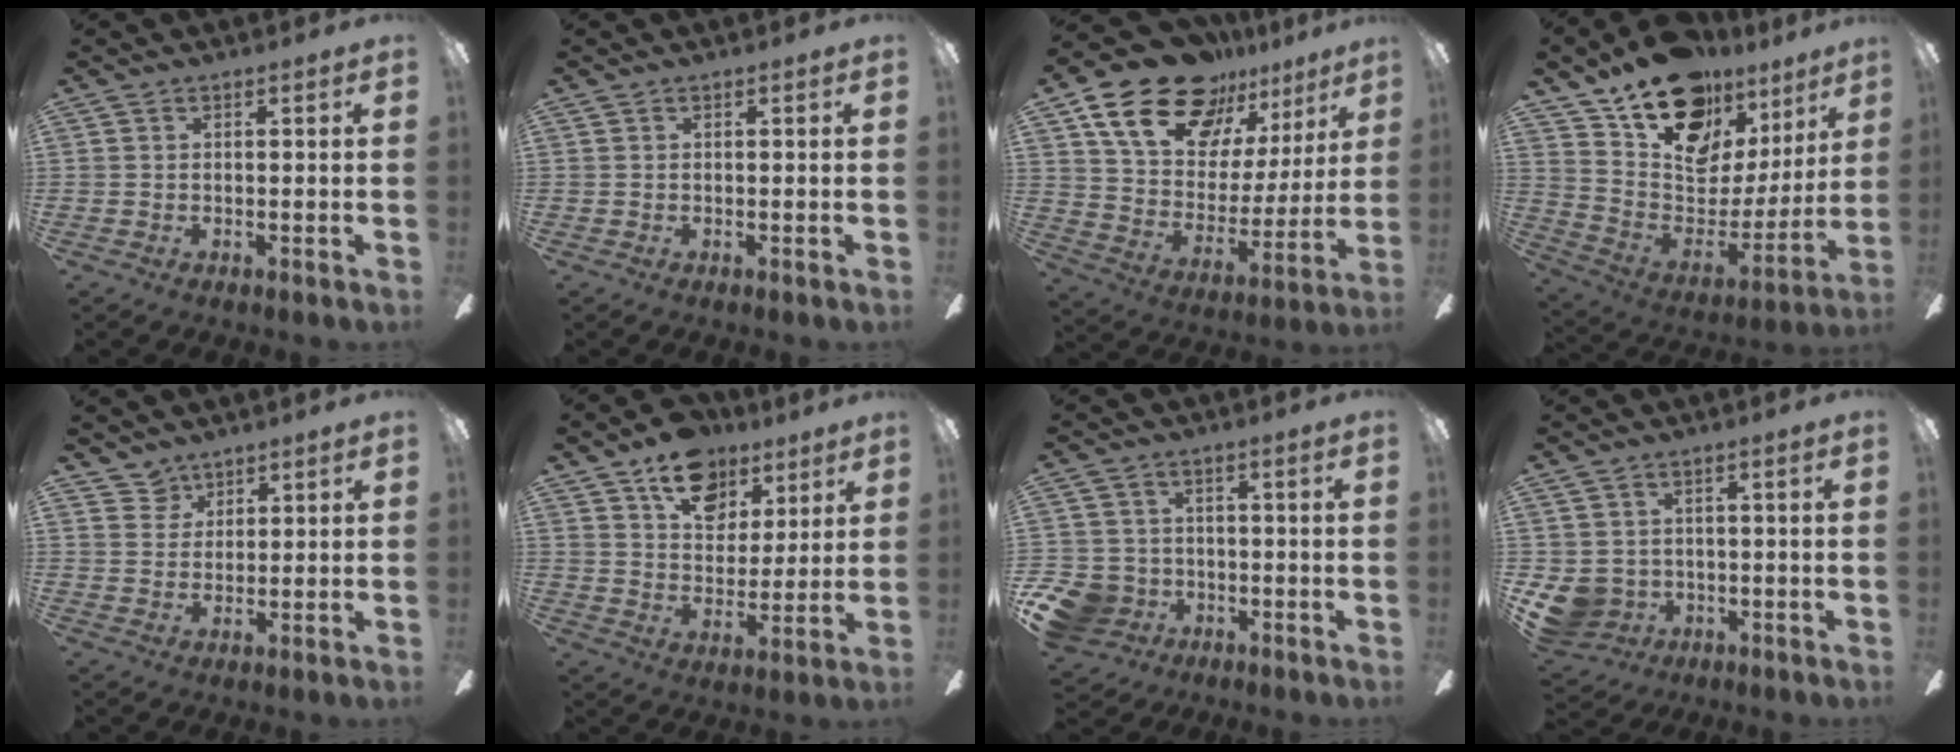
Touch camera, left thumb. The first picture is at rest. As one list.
[{"total": 0.0}, {"total": 21.8, "force": [15.5, 11.9, 9.7], "torque": [-0.178, -0.093, 0.282]}, {"total": 19.1, "force": [13.7, 10.7, 7.9], "torque": [-0.121, -0.101, 0.246]}, {"total": 4.4, "force": [3.4, 2.8, 0.0], "torque": [-0.001, -0.012, 0.062]}, {"total": 13.8, "force": [8.5, 9.0, 6.0], "torque": [-0.078, -0.042, 0.154]}, {"total": 9.6, "force": [-3.8, 8.2, 3.3], "torque": [-0.091, 0.027, -0.067]}, {"total": 6.9, "force": [-1.4, 6.4, 2.0], "torque": [-0.076, 0.004, -0.027]}]